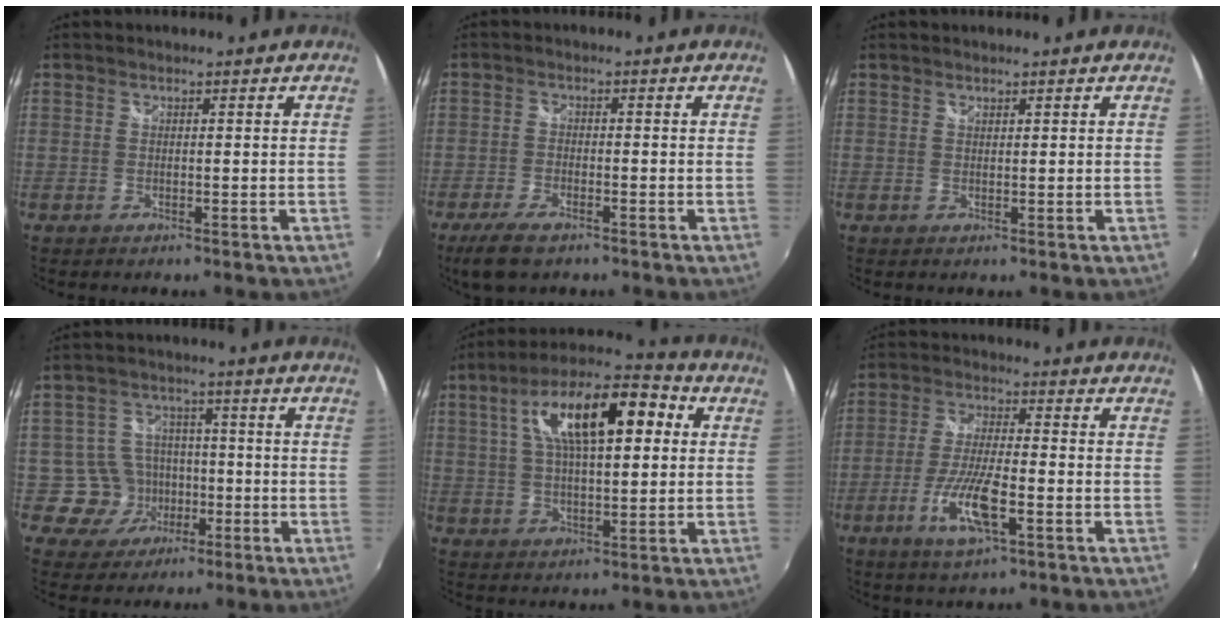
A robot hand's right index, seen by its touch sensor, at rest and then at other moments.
{"total": 6.3, "force": [-4.4, 2.2, 3.9], "torque": [-0.102, -0.018, -0.083]}
{"total": 0.6, "force": [0.5, 0.2, 0.1], "torque": [-0.001, 0.000, 0.009]}
{"total": 8.0, "force": [-2.6, 7.6, 0.7], "torque": [-0.031, 0.018, -0.034]}
{"total": 17.8, "force": [5.1, 6.9, 15.6], "torque": [-0.272, 0.036, 0.076]}
{"total": 10.2, "force": [-4.0, 2.4, 9.0], "torque": [-0.185, -0.011, -0.077]}